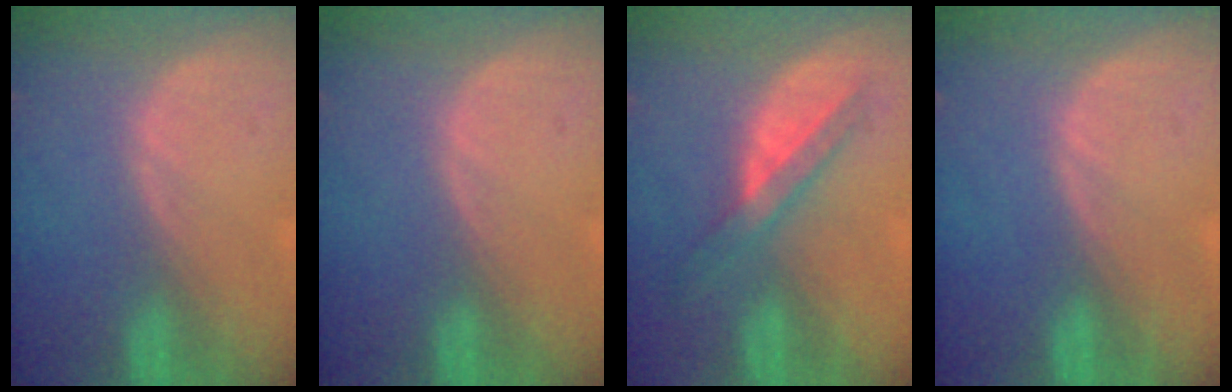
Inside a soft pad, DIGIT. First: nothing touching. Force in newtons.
{"total": 0.0}
{"total": 5.9, "press": 5.2, "slide": 2.9}
{"total": 0.0}